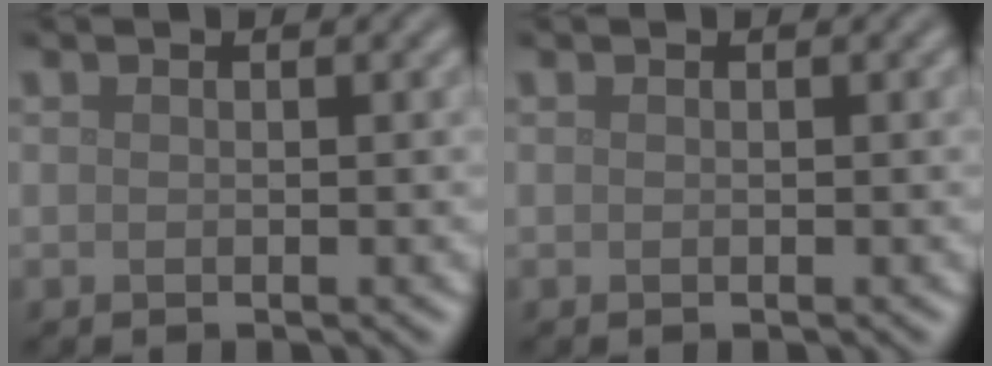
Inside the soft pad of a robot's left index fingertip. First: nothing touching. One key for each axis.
{"total": 0.0}